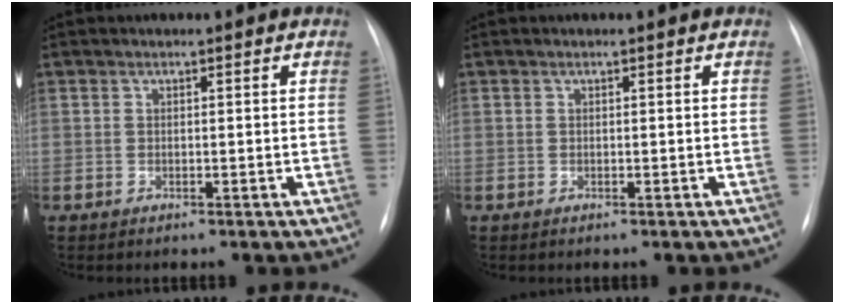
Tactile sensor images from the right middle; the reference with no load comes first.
{"total": 0.0}